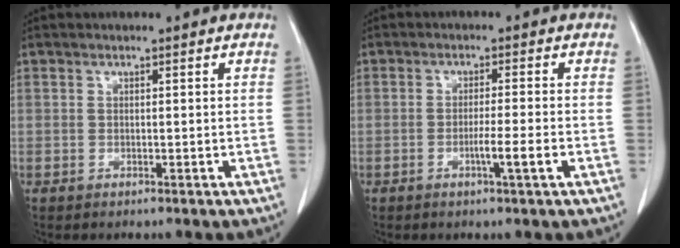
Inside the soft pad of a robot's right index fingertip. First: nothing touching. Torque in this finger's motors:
{"motor_torque": [0.48, -0.31, 0.17, 0.07]}